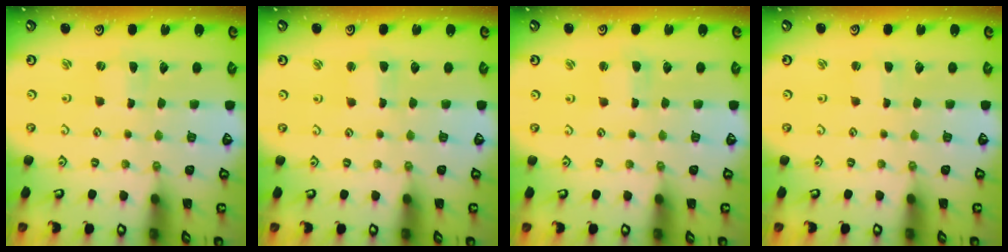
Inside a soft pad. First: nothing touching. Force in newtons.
{"total": 1.7, "press": 1.7, "slide": 0.2}
{"total": 1.2, "press": 1.1, "slide": 0.3}
{"total": 1.8, "press": 1.8, "slide": 0.3}